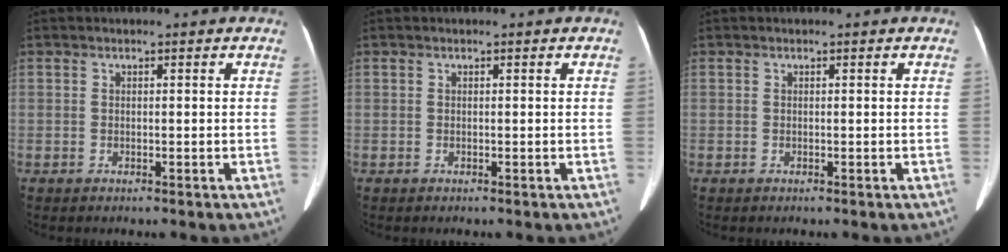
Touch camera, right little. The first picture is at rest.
{"total": 0.0}
{"total": 0.0}